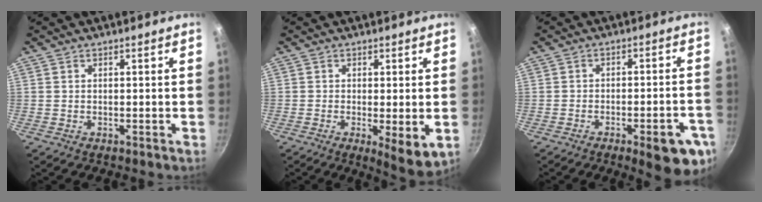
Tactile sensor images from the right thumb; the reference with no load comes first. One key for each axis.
{"total": 6.8, "fx": -1.2, "fy": 1.9, "fz": 6.4, "tx": -0.088, "ty": -0.018, "tz": -0.011}
{"total": 12.1, "fx": -5.6, "fy": 3.8, "fz": 10.0, "tx": -0.095, "ty": 0.027, "tz": -0.065}